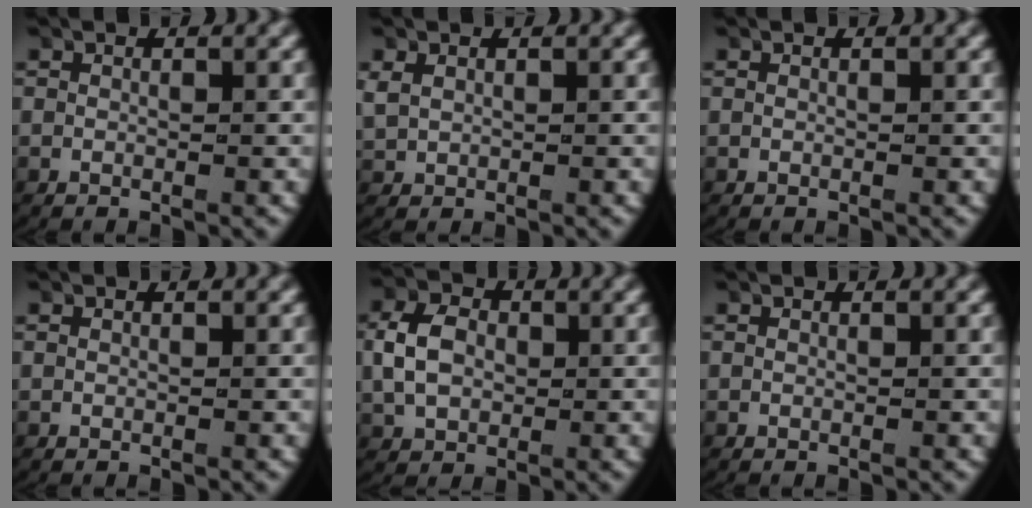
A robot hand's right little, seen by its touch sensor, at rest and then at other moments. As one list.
[{"total": 1.4, "force": [0.5, 1.1, 0.7], "torque": [-0.024, 0.002, 0.019]}, {"total": 0.0}, {"total": 0.0}, {"total": 4.3, "force": [0.4, 3.3, 2.7], "torque": [-0.055, 0.004, 0.010]}, {"total": 0.0}]